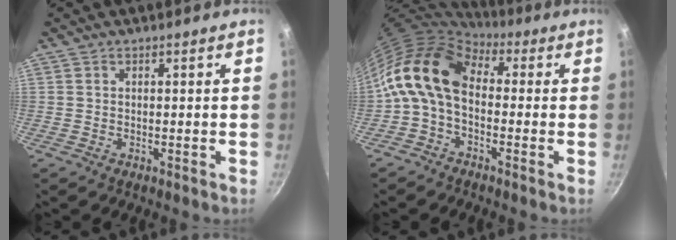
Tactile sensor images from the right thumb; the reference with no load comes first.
{"total": 12.3, "force": [0.1, 8.1, 9.3], "torque": [-0.162, 0.029, -0.023]}